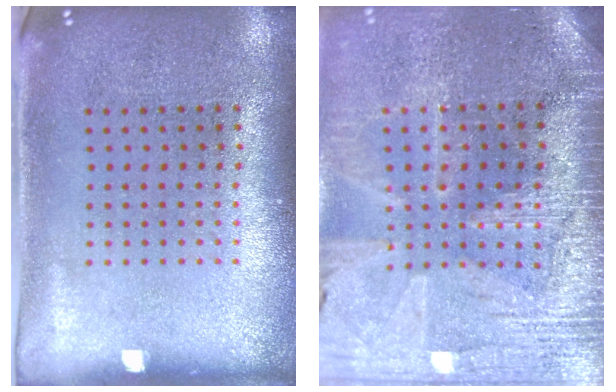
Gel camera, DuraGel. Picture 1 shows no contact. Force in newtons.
{"total": 3.4, "press": 3.2, "slide": 1.1}